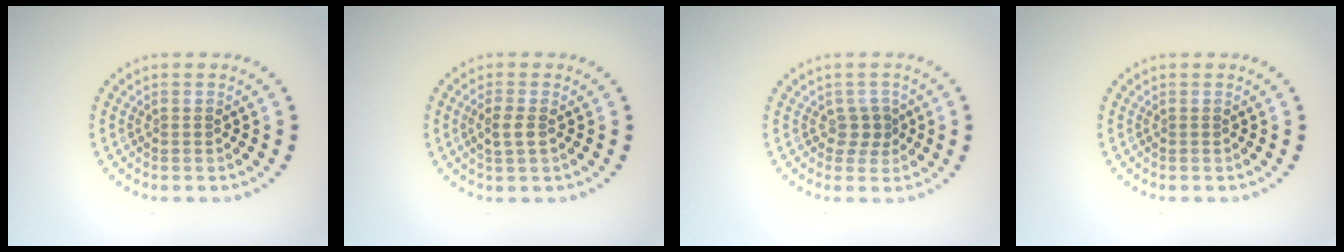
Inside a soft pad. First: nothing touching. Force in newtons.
{"total": 1.5, "press": 1.4, "slide": 0.5}
{"total": 1.4, "press": 1.1, "slide": 0.8}
{"total": 0.0}